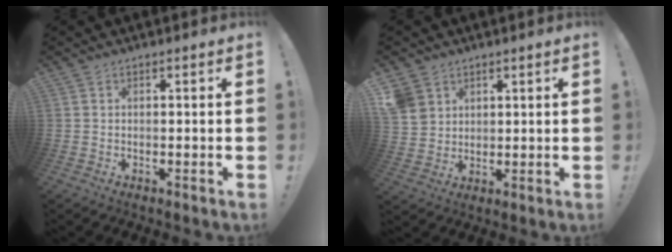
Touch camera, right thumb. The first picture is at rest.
{"total": 6.4, "force": [3.7, 5.0, 1.5], "torque": [-0.022, -0.021, 0.076]}